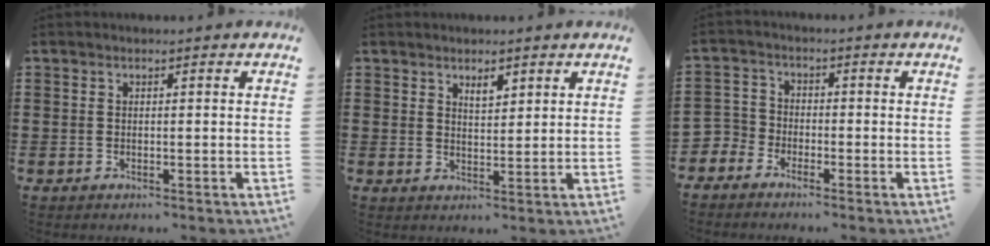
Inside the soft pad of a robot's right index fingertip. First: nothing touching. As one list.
[{"total": 2.5, "force": [1.8, 1.0, 1.3], "torque": [-0.021, 0.000, 0.032]}, {"total": 3.3, "force": [-3.0, 1.5, -0.1], "torque": [-0.027, -0.002, -0.071]}]